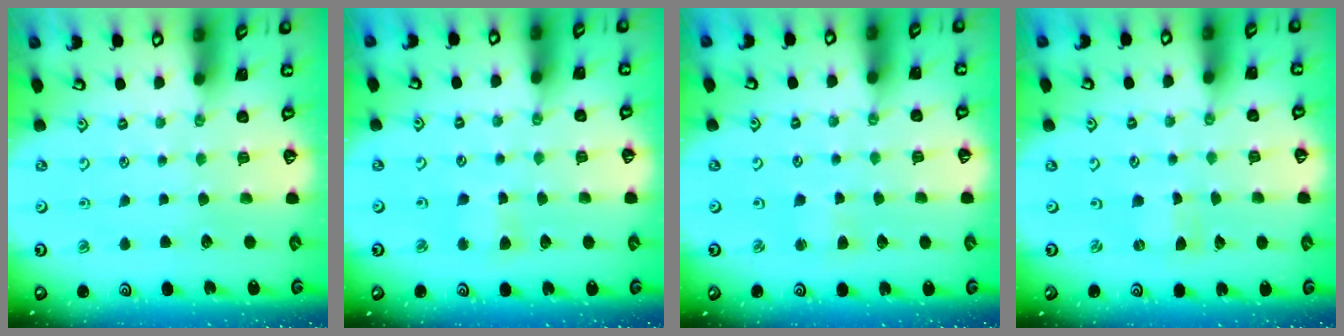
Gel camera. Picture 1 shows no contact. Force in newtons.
{"total": 3.5, "press": 3.5, "slide": 0.1}
{"total": 1.5, "press": 1.4, "slide": 0.4}
{"total": 0.0}